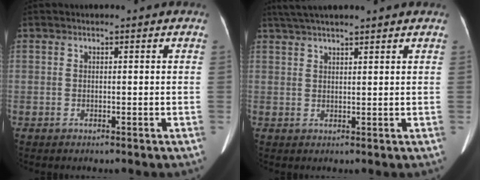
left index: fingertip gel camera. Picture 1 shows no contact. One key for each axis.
{"total": 8.8, "fx": 7.4, "fy": 0.4, "fz": 4.8, "tx": -0.081, "ty": 0.038, "tz": 0.111}